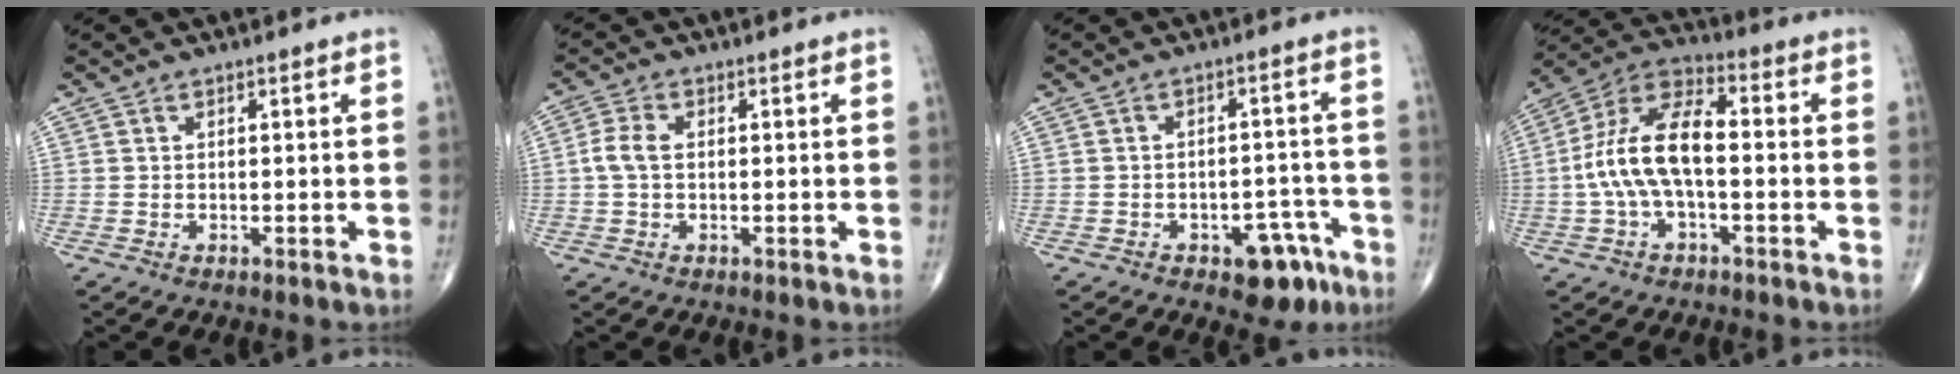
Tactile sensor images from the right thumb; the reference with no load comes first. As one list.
[{"total": 3.7, "force": [0.0, 2.3, 2.9], "torque": [-0.069, 0.009, -0.004]}, {"total": 7.9, "force": [-4.6, 4.3, 4.9], "torque": [-0.032, 0.040, -0.056]}, {"total": 13.4, "force": [-1.3, 6.3, 11.8], "torque": [-0.239, 0.044, -0.031]}]